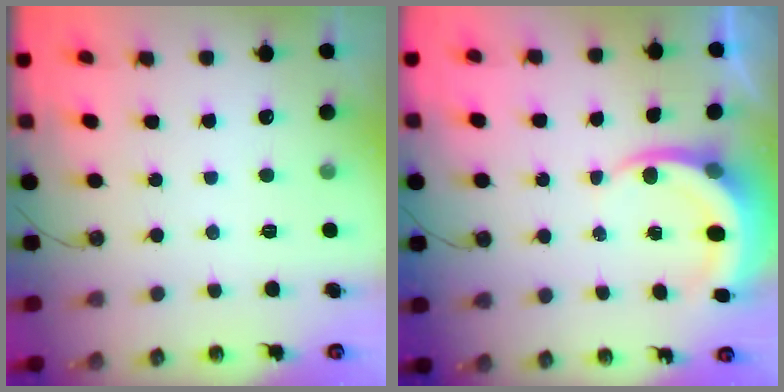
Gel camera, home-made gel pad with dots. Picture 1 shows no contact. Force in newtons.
{"total": 6.7, "press": 6.7, "slide": 0.7}